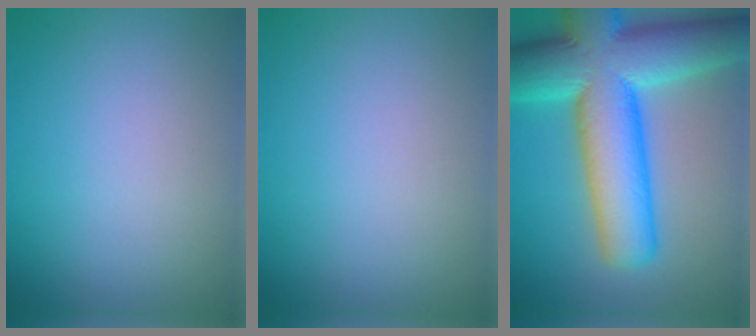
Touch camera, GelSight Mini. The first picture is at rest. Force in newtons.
{"total": 0.0}
{"total": 14.9, "press": 14.9, "slide": 0.6}